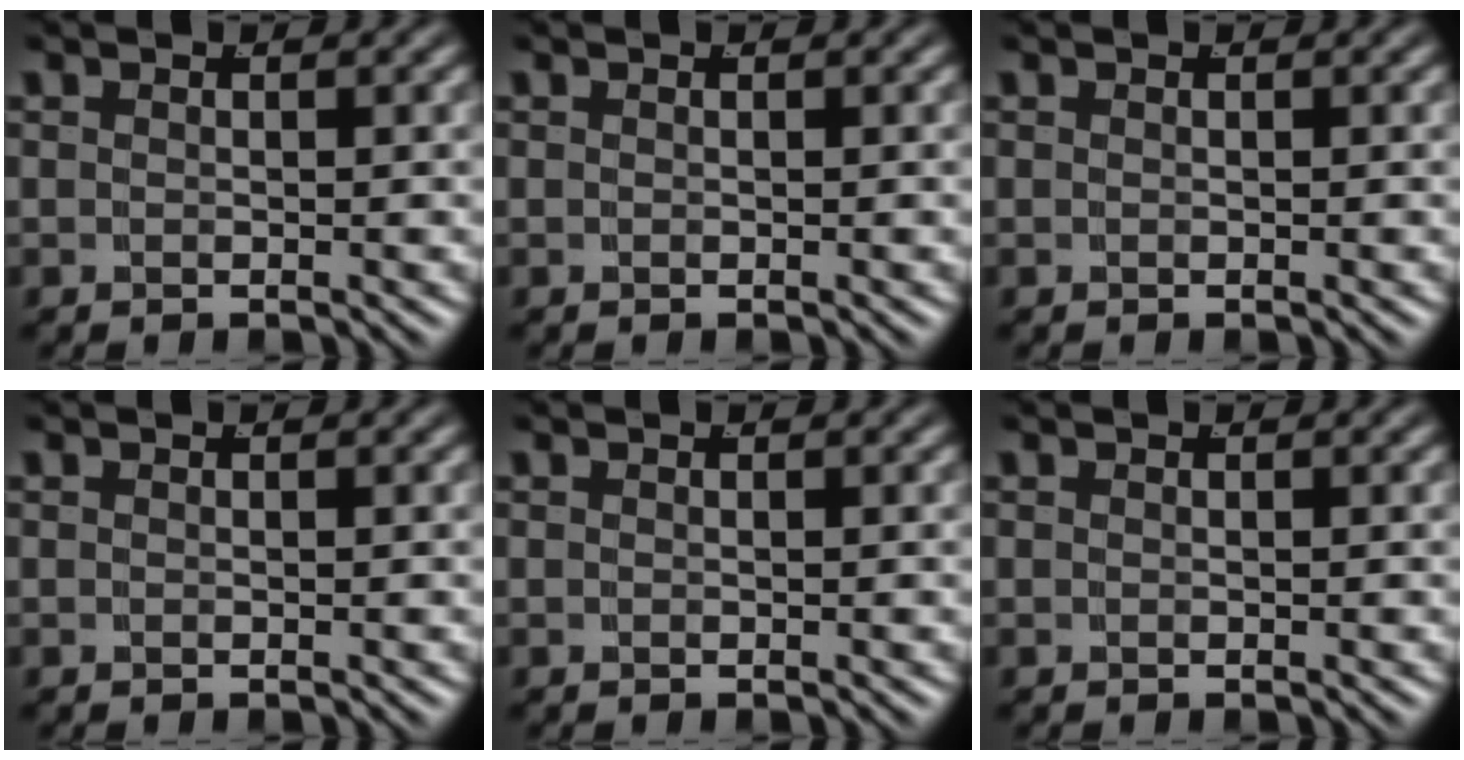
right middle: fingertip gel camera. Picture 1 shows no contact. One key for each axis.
{"total": 0.0}
{"total": 0.0}
{"total": 0.0}
{"total": 0.0}
{"total": 0.0}